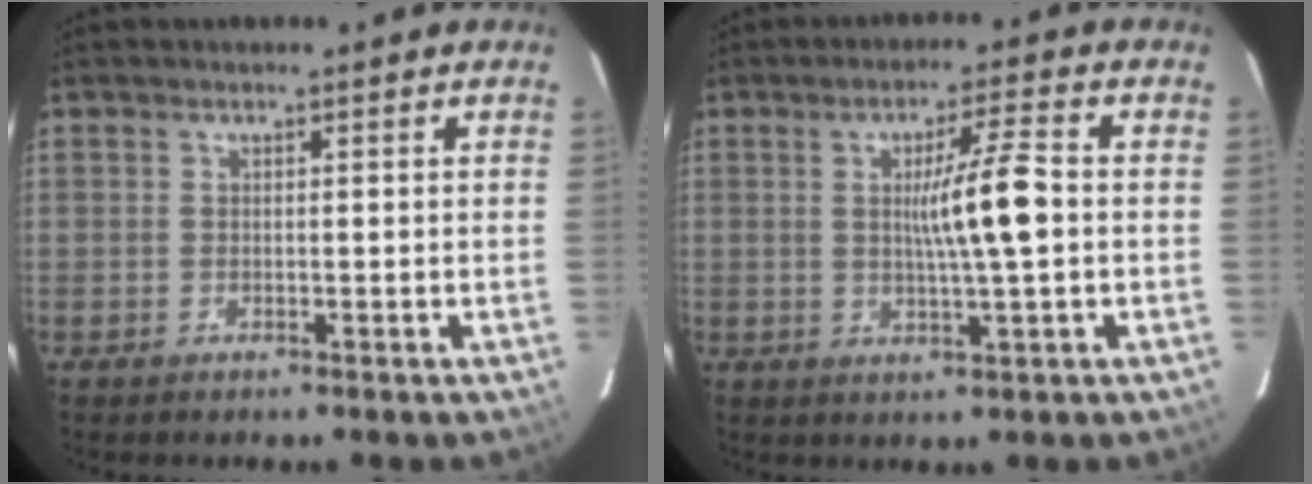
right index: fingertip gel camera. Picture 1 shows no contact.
{"total": 7.4, "force": [0.2, -0.5, 7.3], "torque": [-0.123, -0.001, 0.005]}